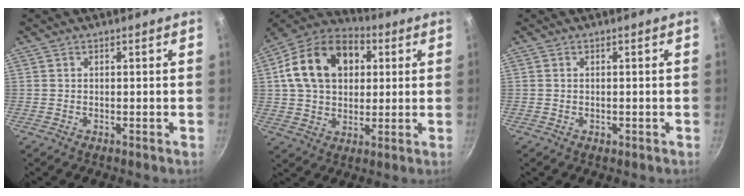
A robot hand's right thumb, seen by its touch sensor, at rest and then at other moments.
{"total": 18.6, "force": [4.4, 13.5, 12.0], "torque": [-0.182, 0.020, 0.062]}
{"total": 0.7, "force": [-0.2, 0.5, 0.5], "torque": [-0.005, 0.000, -0.003]}